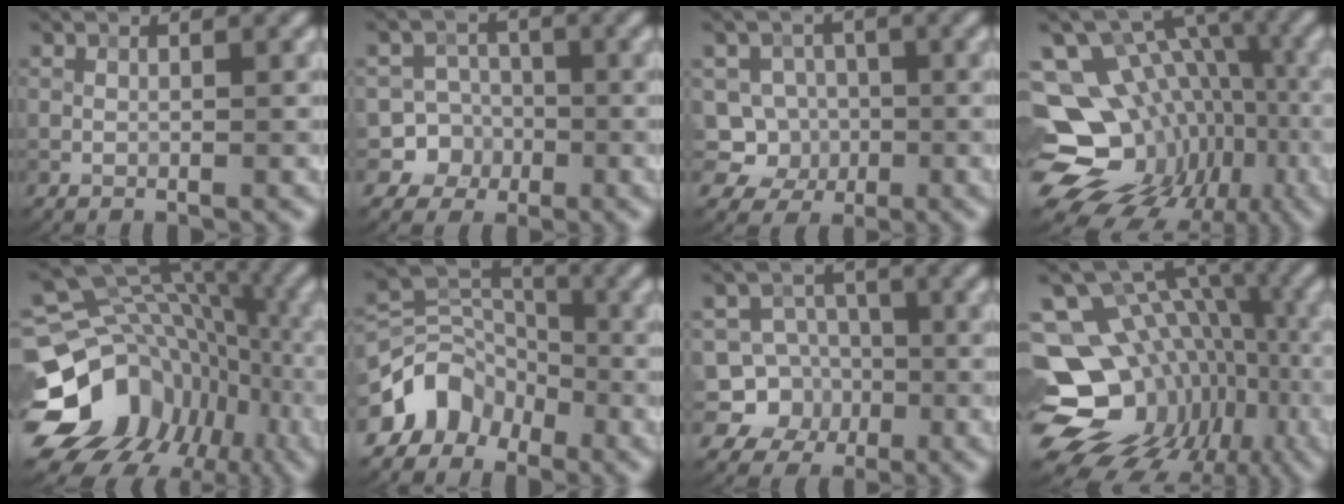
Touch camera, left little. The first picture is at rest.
{"total": 6.0, "force": [-2.0, 5.6, 0.8], "torque": [0.010, 0.014, -0.058]}
{"total": 4.4, "force": [-1.0, 4.1, 1.3], "torque": [0.002, 0.011, -0.039]}
{"total": 17.1, "force": [-4.4, 13.3, 9.7], "torque": [-0.166, 0.002, -0.044]}
{"total": 16.2, "force": [-5.7, 13.0, 8.0], "torque": [-0.147, -0.002, -0.078]}
{"total": 5.8, "force": [-3.8, 3.9, 2.0], "torque": [-0.027, 0.005, -0.080]}
{"total": 6.8, "force": [-1.7, 6.4, 1.5], "torque": [-0.015, 0.022, -0.059]}
{"total": 18.2, "force": [-4.7, 13.9, 10.7], "torque": [-0.182, -0.001, -0.045]}